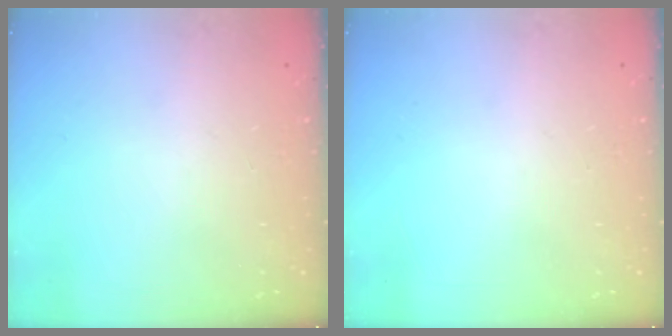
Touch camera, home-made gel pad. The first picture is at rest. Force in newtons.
{"total": 0.0}